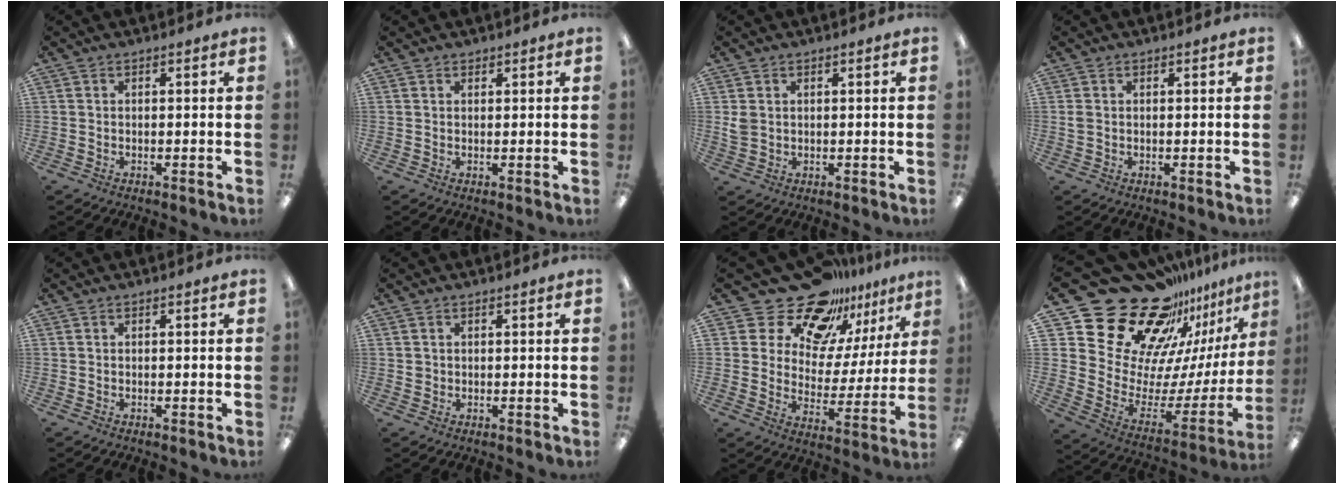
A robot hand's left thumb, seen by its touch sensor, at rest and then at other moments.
{"total": 1.2, "force": [1.0, 0.7, 0.0], "torque": [0.001, 0.001, 0.019]}
{"total": 3.0, "force": [1.0, 2.5, 1.2], "torque": [-0.016, 0.002, 0.017]}
{"total": 1.6, "force": [0.5, 1.3, 0.8], "torque": [-0.017, 0.005, 0.008]}
{"total": 0.0}
{"total": 1.2, "force": [0.4, 1.1, 0.0], "torque": [-0.001, 0.004, 0.007]}
{"total": 18.1, "force": [14.5, 9.4, 5.5], "torque": [-0.109, -0.109, 0.258]}
{"total": 27.9, "force": [20.5, 15.3, 11.1], "torque": [-0.169, -0.176, 0.405]}